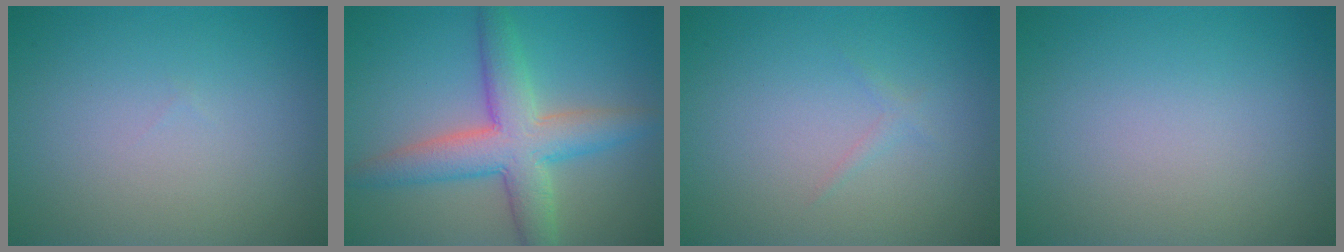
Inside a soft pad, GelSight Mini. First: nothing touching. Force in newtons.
{"total": 6.5, "press": 6.5, "slide": 0.4}
{"total": 0.7, "press": 0.7, "slide": 0.0}
{"total": 0.0}